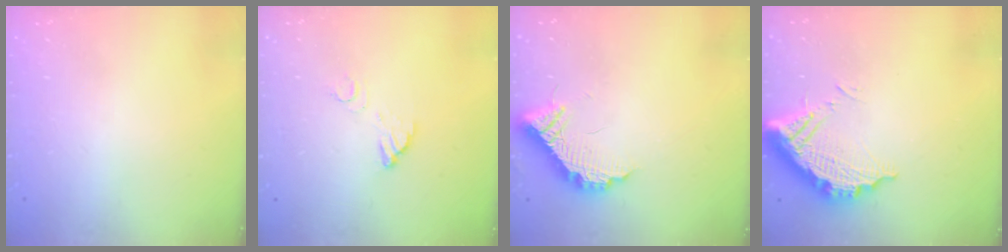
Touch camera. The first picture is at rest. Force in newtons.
{"total": 3.7, "press": 3.7, "slide": 0.3}
{"total": 11.3, "press": 11.3, "slide": 0.5}
{"total": 13.1, "press": 13.1, "slide": 1.2}